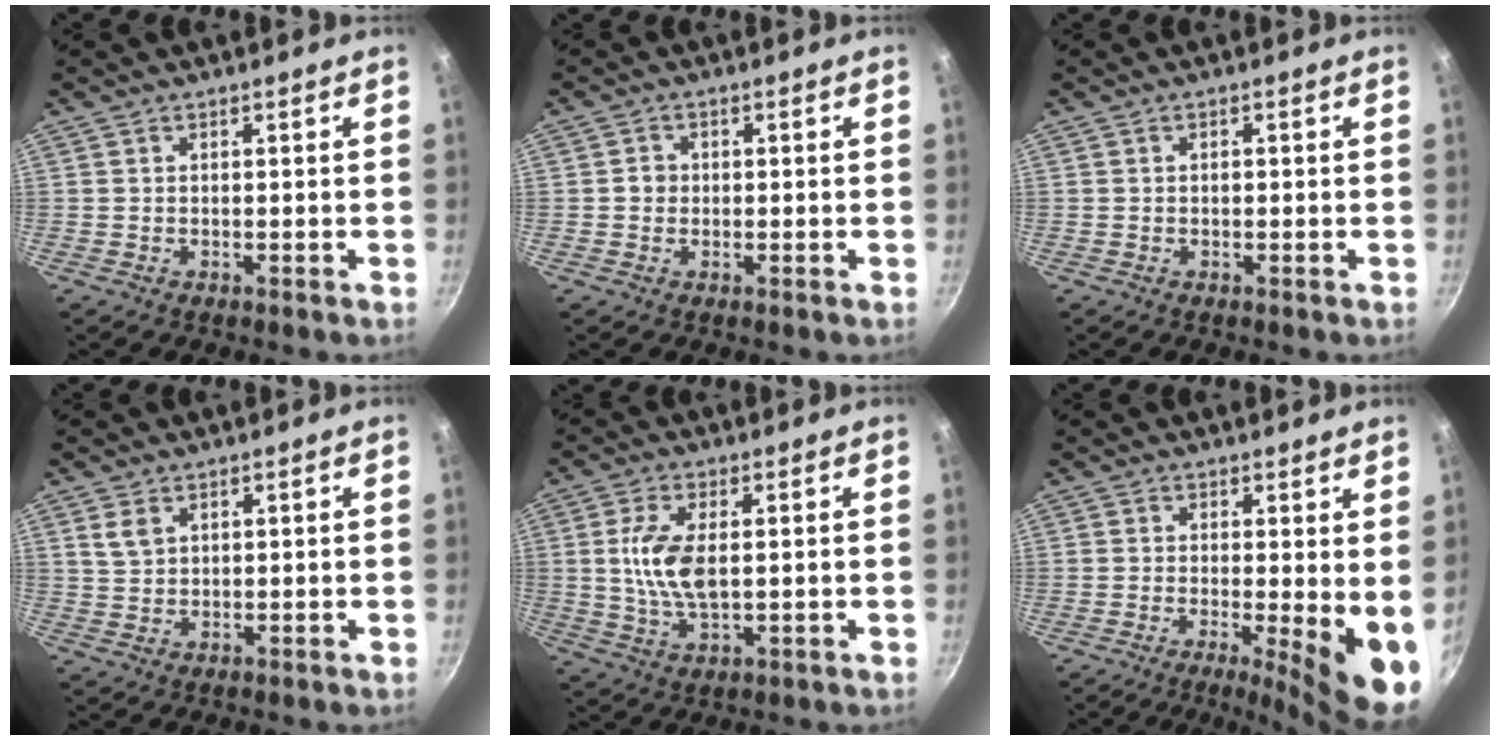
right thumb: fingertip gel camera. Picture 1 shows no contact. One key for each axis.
{"total": 2.0, "fx": -0.1, "fy": 1.9, "fz": 0.7, "tx": -0.001, "ty": 0.006, "tz": -0.005}
{"total": 0.6, "fx": -0.1, "fy": 0.5, "fz": 0.4, "tx": -0.005, "ty": 0.004, "tz": -0.001}
{"total": 3.4, "fx": 1.6, "fy": 2.3, "fz": 1.9, "tx": -0.028, "ty": -0.002, "tz": 0.034}
{"total": 9.0, "fx": 0.8, "fy": 4.3, "fz": 7.8, "tx": -0.153, "ty": -0.002, "tz": 0.017}
{"total": 9.4, "fx": -0.9, "fy": 2.3, "fz": 9.0, "tx": -0.110, "ty": -0.016, "tz": -0.009}